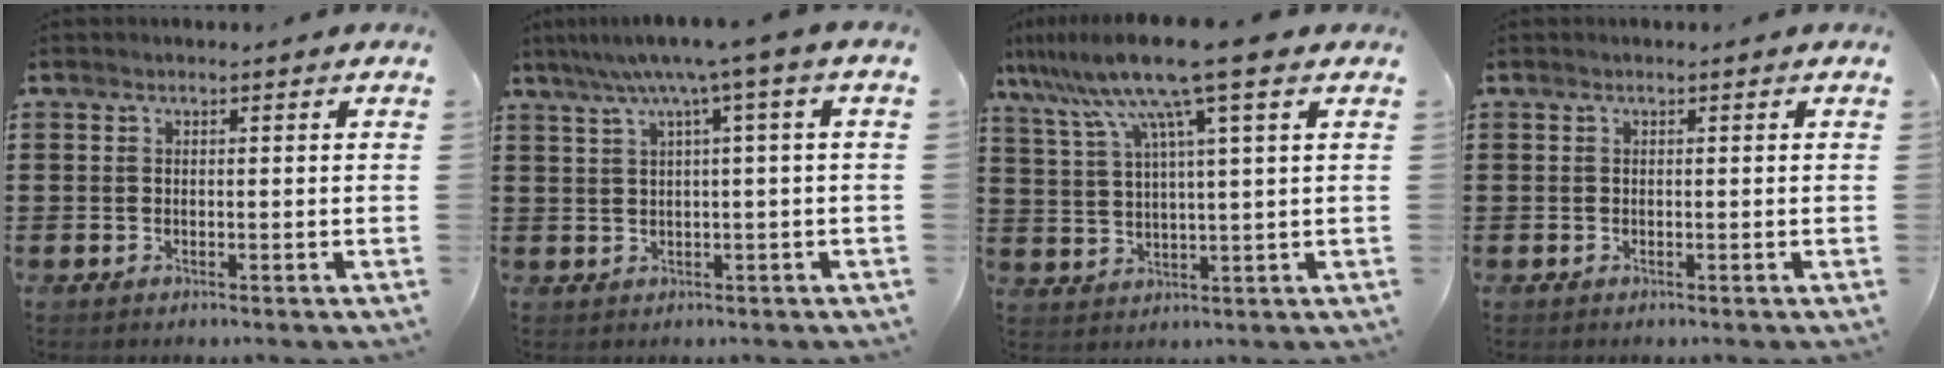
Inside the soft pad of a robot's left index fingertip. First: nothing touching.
{"total": 5.2, "force": [1.9, -0.8, 4.8], "torque": [-0.096, -0.008, 0.026]}
{"total": 10.7, "force": [7.0, -0.4, 8.1], "torque": [-0.192, -0.023, 0.113]}
{"total": 0.0}